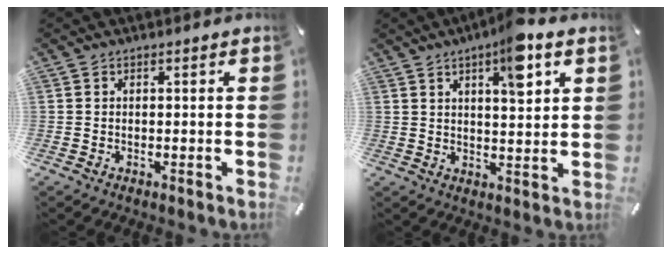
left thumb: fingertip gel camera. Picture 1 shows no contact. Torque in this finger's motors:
{"motor_torque": [1.73, 1.11, 0.57, 0.34, 0.14]}